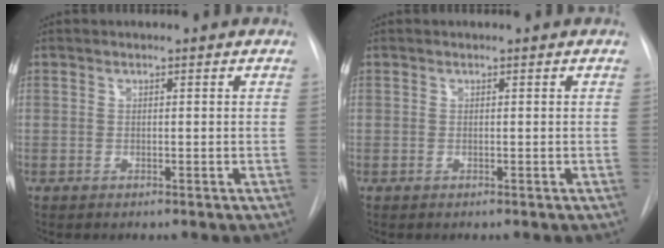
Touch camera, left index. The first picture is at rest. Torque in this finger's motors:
{"motor_torque": [0.00, 0.00, 0.00, 0.00]}